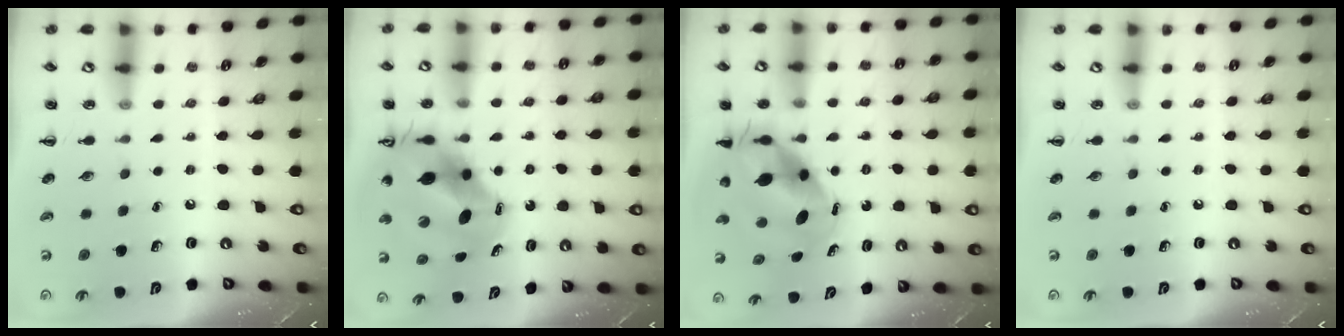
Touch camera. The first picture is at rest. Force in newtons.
{"total": 12.1, "press": 11.5, "slide": 3.7}
{"total": 8.8, "press": 8.5, "slide": 2.2}
{"total": 0.0}